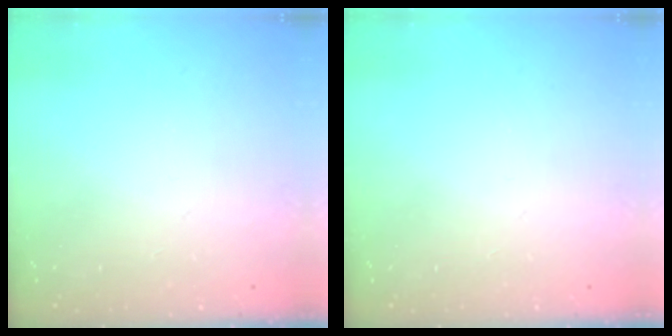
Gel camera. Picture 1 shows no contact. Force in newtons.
{"total": 0.0}